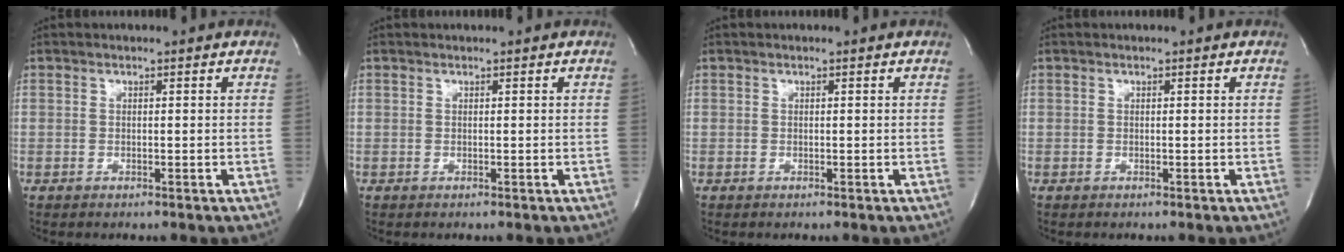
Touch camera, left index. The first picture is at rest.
{"total": 0.0}
{"total": 0.0}
{"total": 0.0}